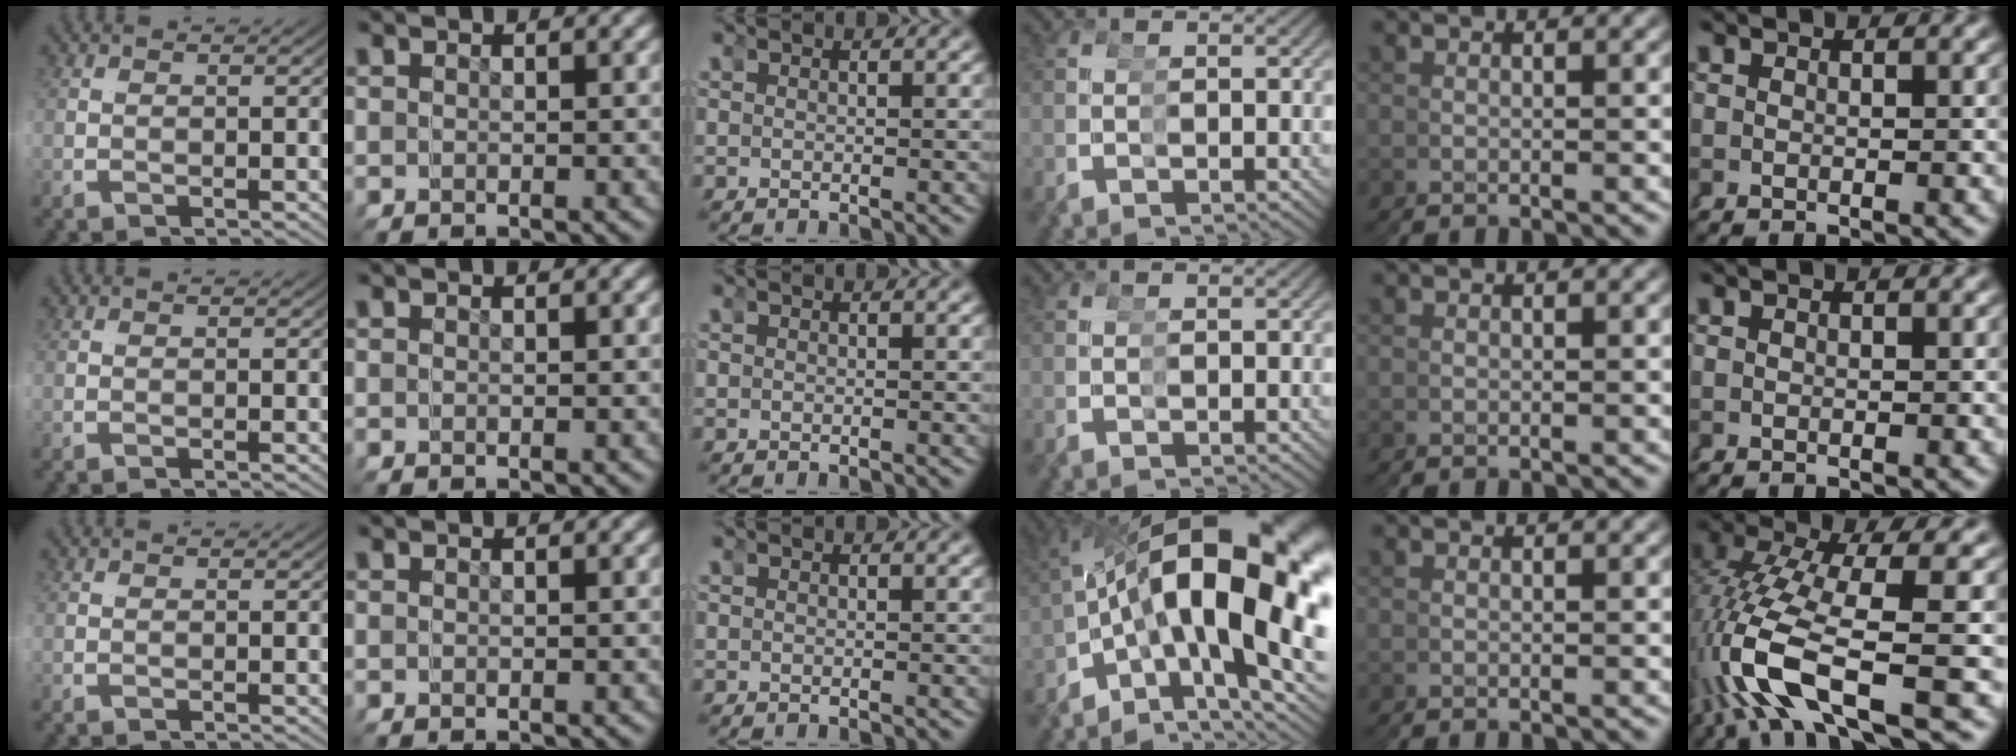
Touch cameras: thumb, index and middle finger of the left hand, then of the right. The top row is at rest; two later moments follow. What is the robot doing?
{"motion": "grasp_and_lifting", "object": "tape"}